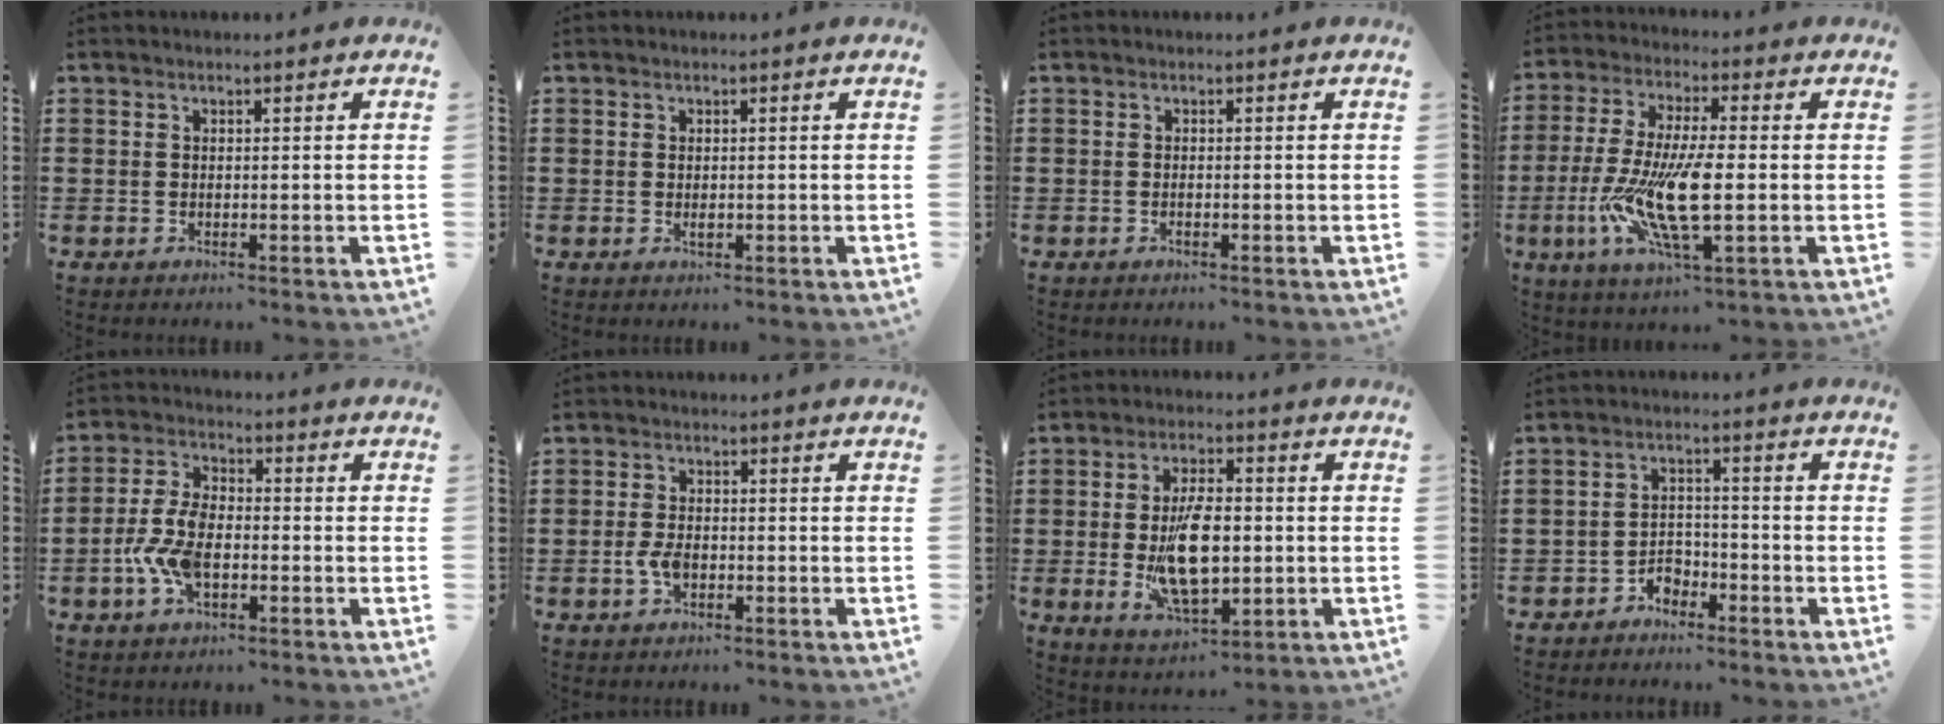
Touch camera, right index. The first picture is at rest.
{"total": 0.9, "force": [-0.1, 0.3, 0.8], "torque": [-0.015, -0.001, -0.001]}
{"total": 0.5, "force": [-0.3, 0.0, 0.5], "torque": [-0.009, -0.005, -0.004]}
{"total": 12.3, "force": [-2.7, 3.4, 11.5], "torque": [-0.254, -0.020, -0.054]}
{"total": 7.5, "force": [-2.1, 4.0, 6.0], "torque": [-0.145, -0.001, -0.045]}
{"total": 3.0, "force": [-1.0, 1.6, 2.3], "torque": [-0.056, -0.005, -0.020]}
{"total": 10.7, "force": [-1.0, 5.0, 9.4], "torque": [-0.187, -0.005, -0.019]}
{"total": 3.0, "force": [-2.6, 1.5, 0.5], "torque": [-0.016, 0.006, -0.054]}